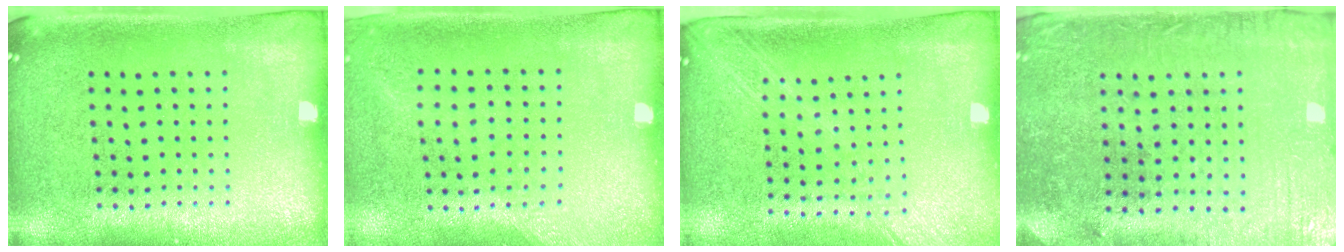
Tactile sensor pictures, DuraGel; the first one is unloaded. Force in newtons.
{"total": 1.3, "press": 1.0, "slide": 0.9}
{"total": 2.0, "press": 1.7, "slide": 1.1}
{"total": 0.7, "press": 0.6, "slide": 0.4}